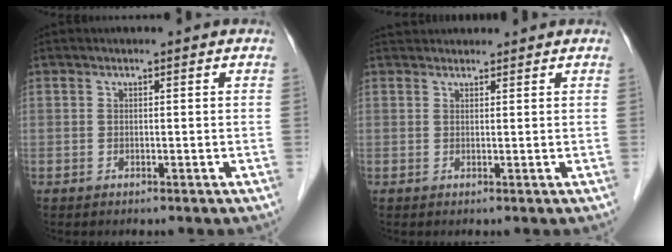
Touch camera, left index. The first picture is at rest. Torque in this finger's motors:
{"motor_torque": [-0.18, -0.50, 0.09, 0.04]}